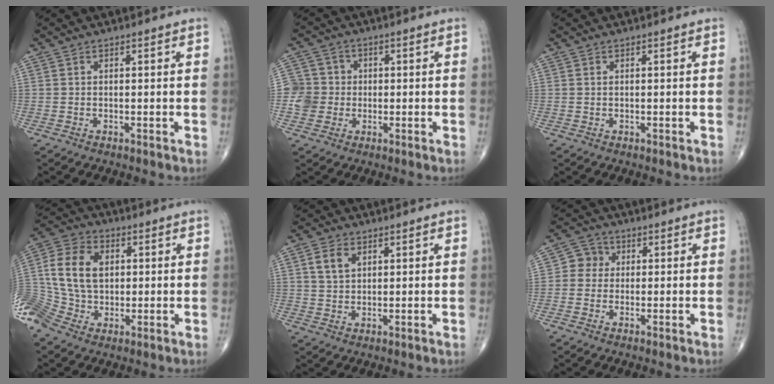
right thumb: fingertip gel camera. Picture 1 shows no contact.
{"total": 6.2, "force": [-0.5, 6.1, 1.2], "torque": [0.005, 0.012, -0.012]}
{"total": 0.0}
{"total": 16.5, "force": [1.1, 12.3, 10.9], "torque": [-0.225, 0.022, 0.019]}
{"total": 4.3, "force": [1.7, 2.9, 2.6], "torque": [-0.042, -0.004, 0.034]}
{"total": 4.0, "force": [0.3, 3.8, 1.3], "torque": [0.003, 0.008, -0.005]}